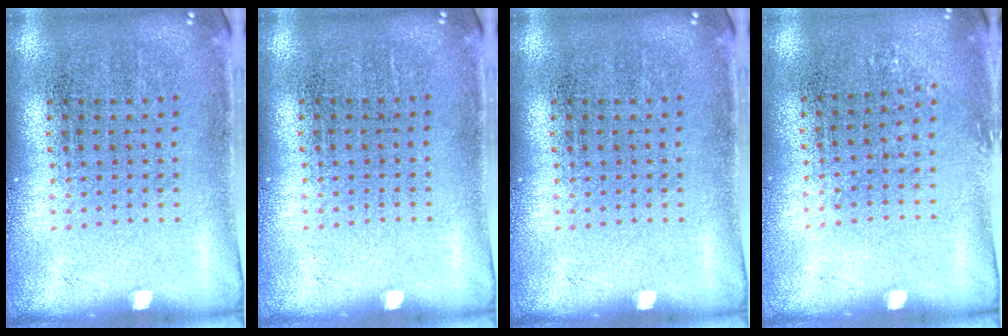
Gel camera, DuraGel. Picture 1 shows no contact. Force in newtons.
{"total": 0.0}
{"total": 0.0}
{"total": 0.8, "press": 0.7, "slide": 0.4}